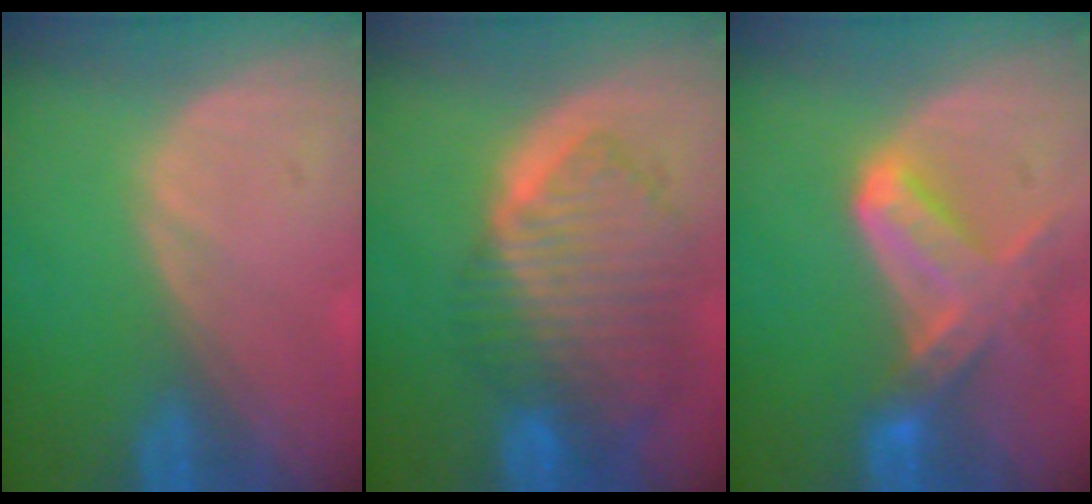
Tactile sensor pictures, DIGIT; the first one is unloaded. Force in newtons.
{"total": 10.1, "press": 8.6, "slide": 5.2}
{"total": 7.2, "press": 6.6, "slide": 2.9}